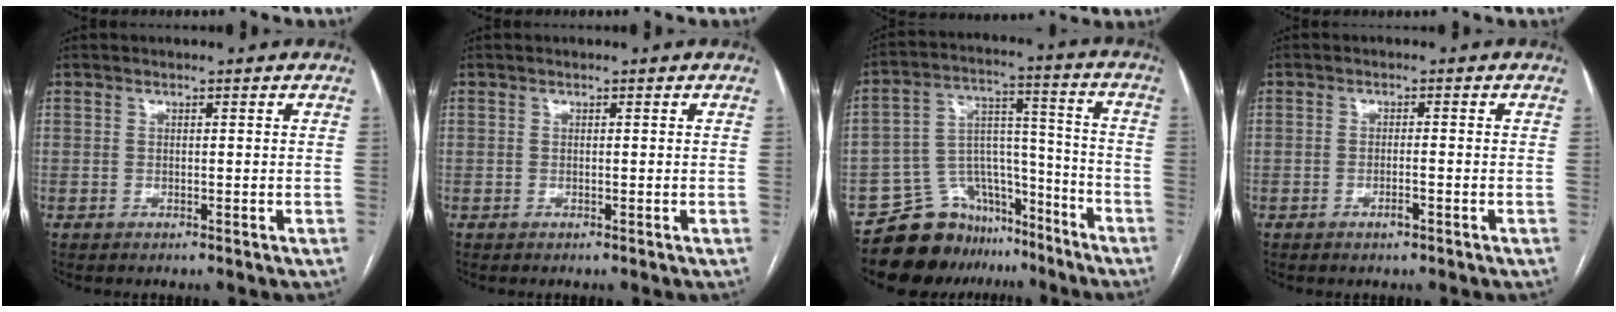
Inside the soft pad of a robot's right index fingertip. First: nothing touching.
{"total": 0.0}
{"total": 12.8, "force": [-10.6, 7.0, 1.9], "torque": [-0.018, 0.080, -0.174]}
{"total": 1.6, "force": [-1.0, 0.2, 1.2], "torque": [-0.024, -0.001, -0.016]}